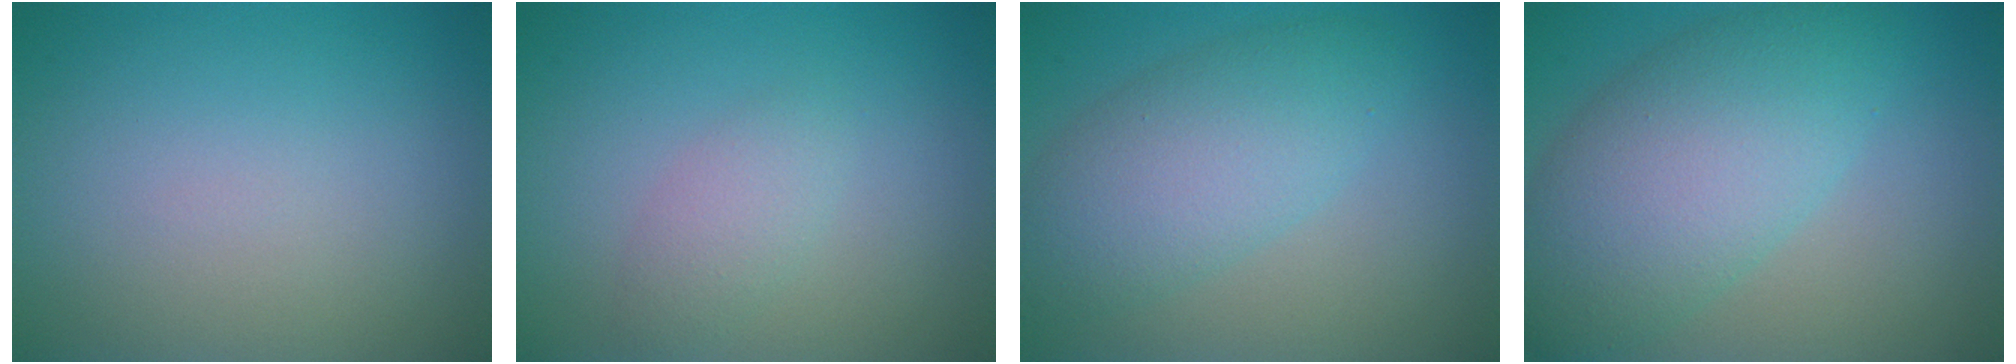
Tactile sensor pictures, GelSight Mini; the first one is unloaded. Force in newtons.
{"total": 1.8, "press": 1.8, "slide": 0.1}
{"total": 5.5, "press": 5.5, "slide": 0.2}
{"total": 8.1, "press": 8.1, "slide": 0.1}